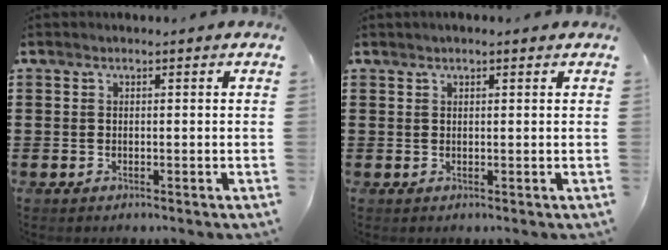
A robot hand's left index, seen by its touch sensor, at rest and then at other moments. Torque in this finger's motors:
{"motor_torque": [0.86, 0.89, 0.06, 0.03]}